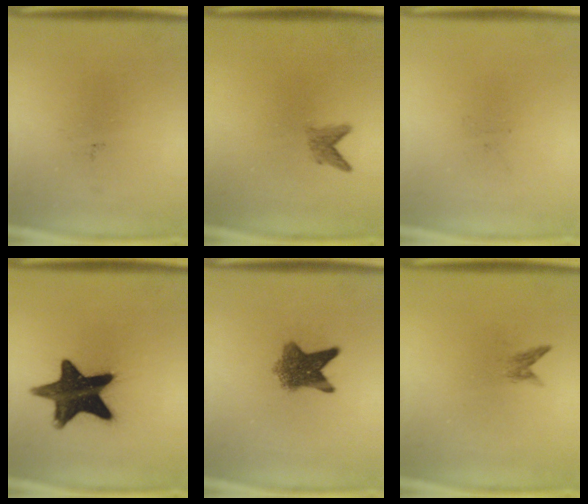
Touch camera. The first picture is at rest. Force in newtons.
{"total": 1.7}
{"total": 0.0}
{"total": 15.7}
{"total": 6.3}
{"total": 0.9}